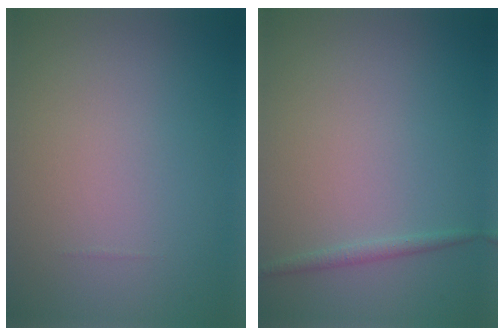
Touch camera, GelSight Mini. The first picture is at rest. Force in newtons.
{"total": 0.9, "press": 0.9, "slide": 0.1}